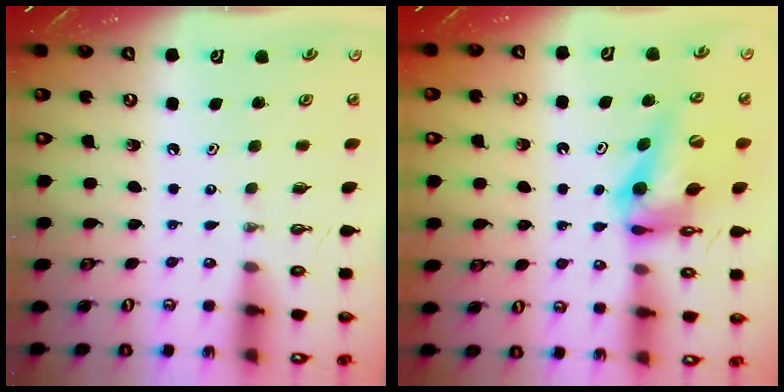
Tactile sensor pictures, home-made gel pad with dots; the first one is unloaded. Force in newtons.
{"total": 12.7, "press": 12.6, "slide": 1.1}